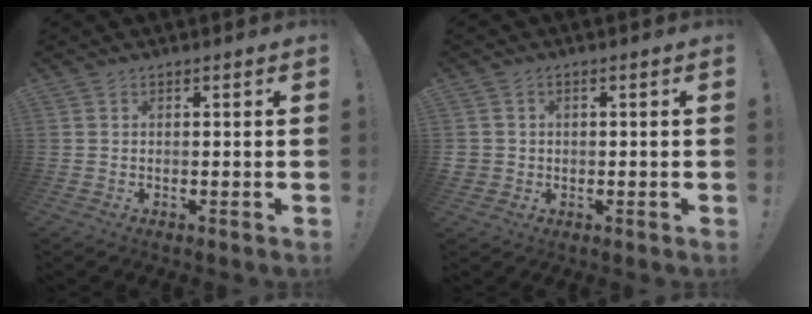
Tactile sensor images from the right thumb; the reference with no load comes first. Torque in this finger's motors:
{"motor_torque": [-0.22, -0.12, -0.22, 0.16, 0.00]}